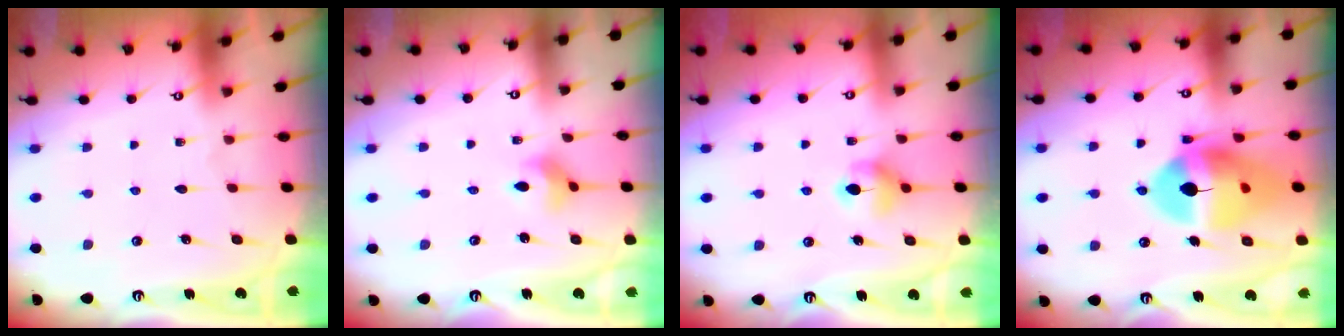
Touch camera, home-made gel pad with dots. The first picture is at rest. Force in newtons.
{"total": 3.8, "press": 3.8, "slide": 0.6}
{"total": 5.7, "press": 5.6, "slide": 0.9}
{"total": 17.6, "press": 17.5, "slide": 2.0}